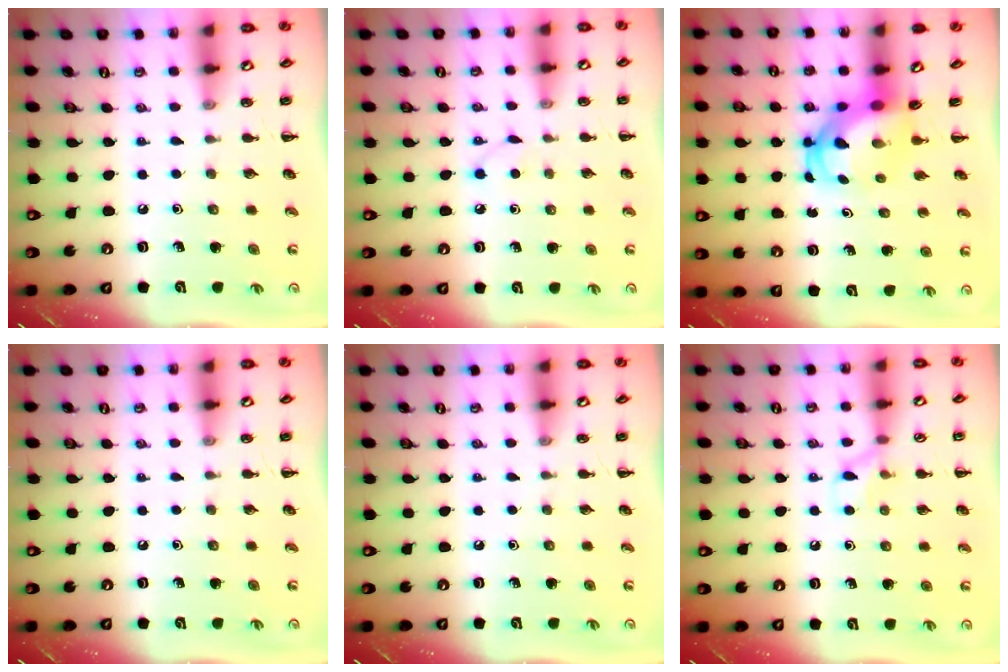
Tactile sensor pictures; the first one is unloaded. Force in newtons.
{"total": 2.9, "press": 2.7, "slide": 0.9}
{"total": 4.8, "press": 4.7, "slide": 0.9}
{"total": 0.0}
{"total": 0.0}
{"total": 7.1, "press": 6.9, "slide": 1.5}